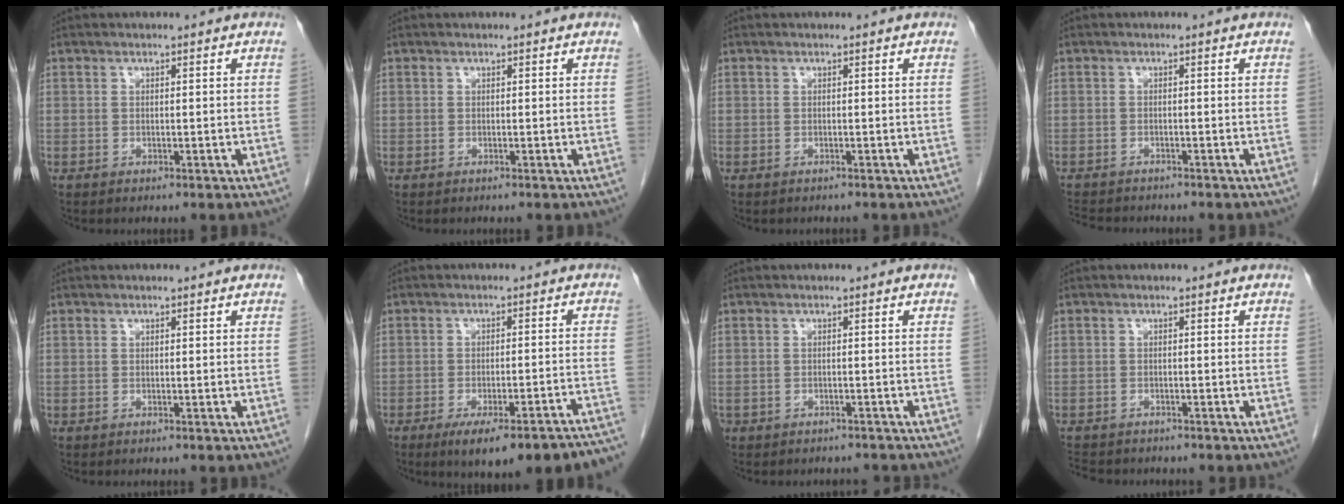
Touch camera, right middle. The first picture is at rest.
{"total": 0.0}
{"total": 0.0}
{"total": 5.0, "force": [-4.6, 1.2, 1.6], "torque": [-0.027, -0.011, -0.072]}
{"total": 0.0}
{"total": 16.4, "force": [-13.7, 1.9, 8.8], "torque": [-0.068, 0.007, -0.172]}
{"total": 3.9, "force": [-3.3, 1.9, 0.4], "torque": [-0.006, 0.009, -0.044]}
{"total": 6.1, "force": [-5.4, 2.1, 2.0], "torque": [-0.036, -0.007, -0.077]}